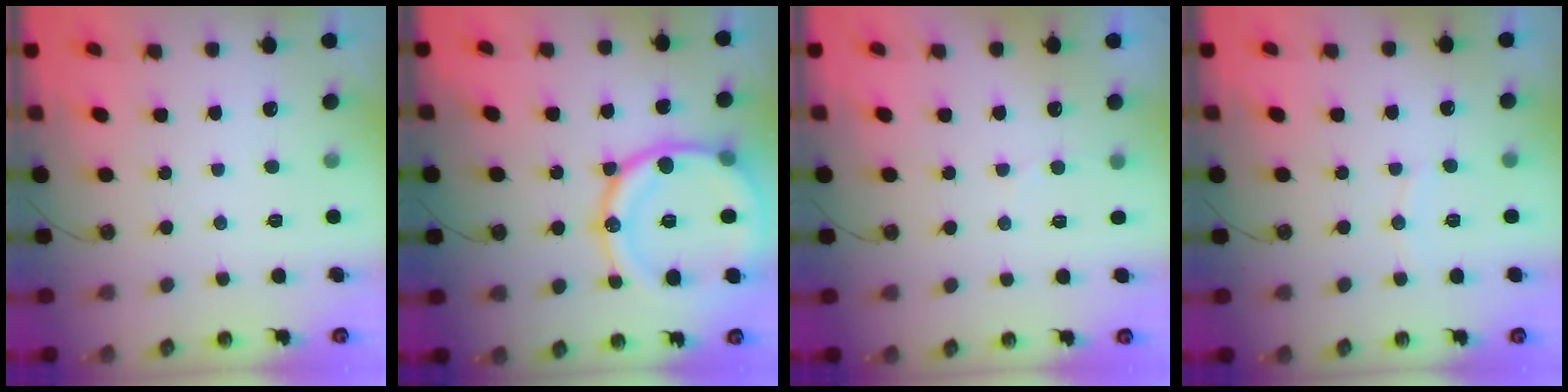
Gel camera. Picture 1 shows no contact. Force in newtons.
{"total": 21.9, "press": 21.7, "slide": 2.6}
{"total": 4.6, "press": 4.3, "slide": 1.8}
{"total": 3.4, "press": 3.4, "slide": 0.3}